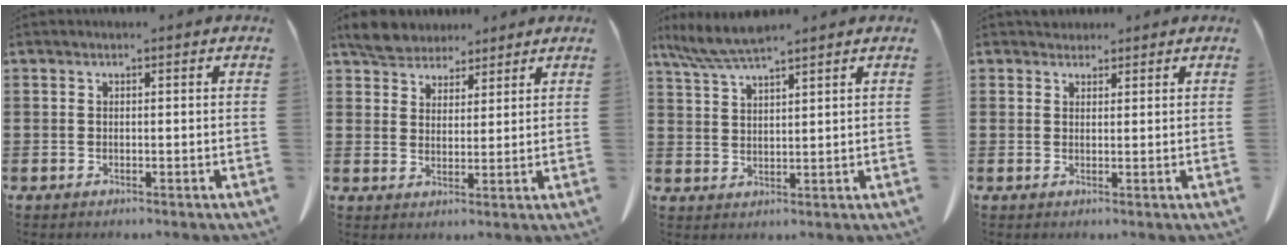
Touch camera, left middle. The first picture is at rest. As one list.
[{"total": 4.9, "force": [4.4, 2.0, 0.5], "torque": [-0.031, -0.003, 0.084]}, {"total": 5.7, "force": [4.8, 0.3, 3.2], "torque": [-0.073, -0.017, 0.087]}, {"total": 2.0, "force": [1.8, 0.8, 0.1], "torque": [-0.006, 0.004, 0.036]}]